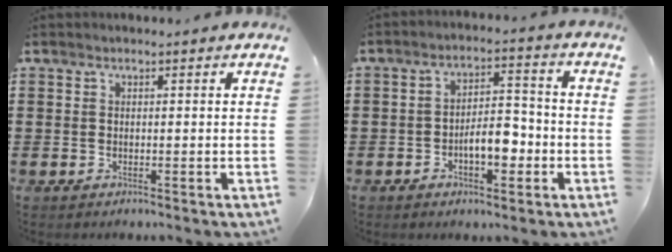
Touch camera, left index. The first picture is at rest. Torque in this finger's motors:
{"motor_torque": [0.92, 0.33, 0.40, 0.10]}